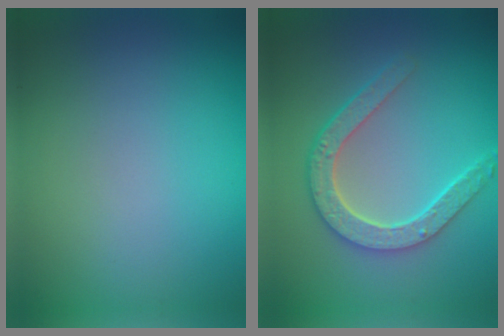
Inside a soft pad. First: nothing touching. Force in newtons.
{"total": 4.6, "press": 3.7, "slide": 2.7}